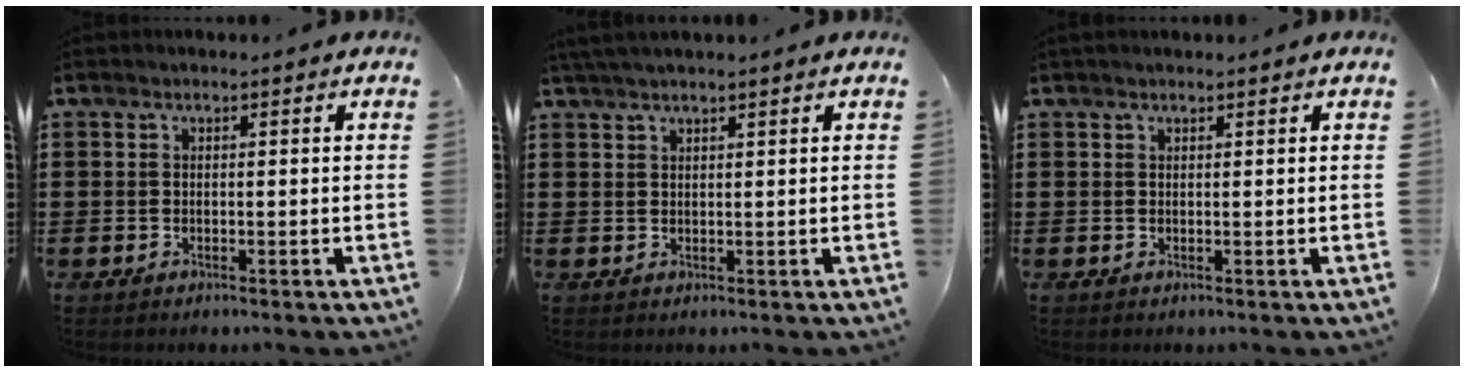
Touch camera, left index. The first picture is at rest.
{"total": 1.8, "force": [1.5, 0.0, 0.9], "torque": [-0.019, 0.001, 0.029]}
{"total": 0.6, "force": [0.5, 0.2, 0.3], "torque": [-0.007, 0.001, 0.011]}